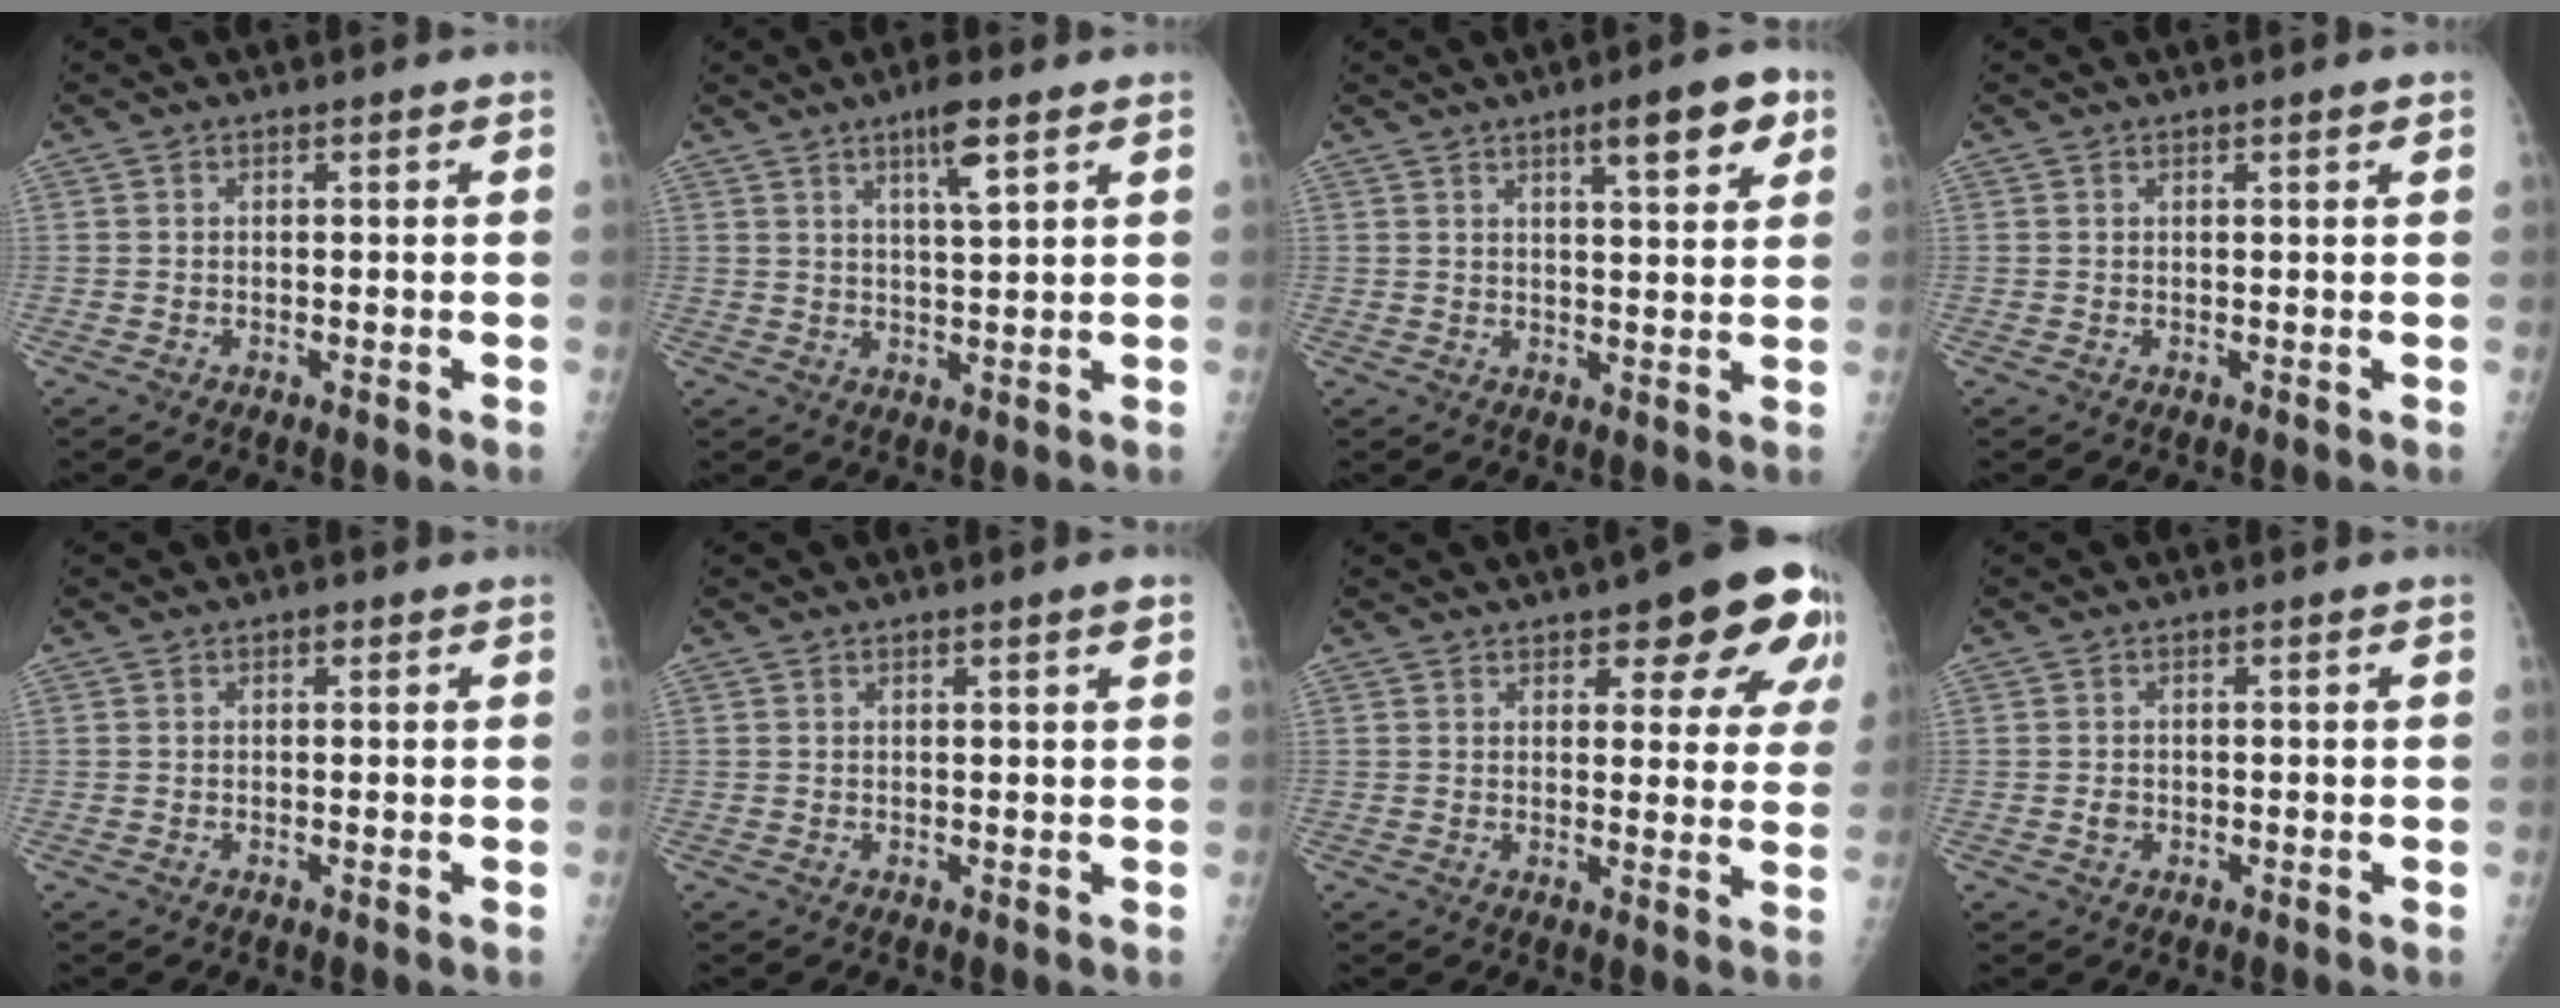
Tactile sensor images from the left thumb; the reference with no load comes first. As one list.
[{"total": 5.7, "force": [3.2, 0.7, 4.6], "torque": [-0.080, -0.018, 0.056]}, {"total": 8.4, "force": [4.4, 2.1, 6.8], "torque": [-0.080, -0.017, 0.059]}, {"total": 0.8, "force": [0.5, 0.1, 0.7], "torque": [-0.008, -0.001, 0.006]}, {"total": 0.6, "force": [0.3, 0.4, 0.4], "torque": [0.000, 0.001, 0.001]}, {"total": 1.6, "force": [0.9, 0.0, 1.4], "torque": [-0.021, -0.002, 0.011]}, {"total": 14.7, "force": [7.3, 5.5, 11.5], "torque": [-0.100, -0.026, 0.084]}, {"total": 1.1, "force": [-0.4, 1.0, 0.4], "torque": [-0.003, 0.002, -0.006]}]